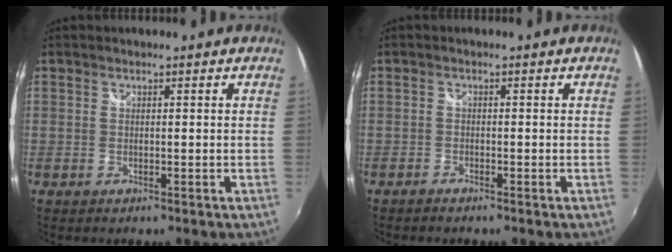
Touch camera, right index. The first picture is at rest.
{"total": 1.3, "force": [-1.2, 0.2, 0.3], "torque": [-0.012, -0.005, -0.025]}